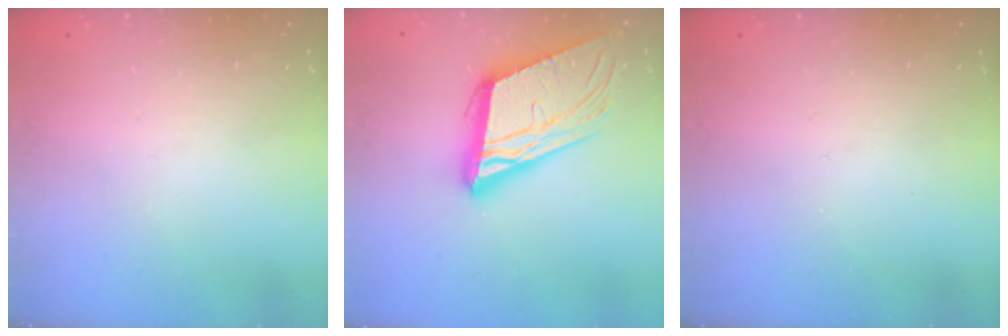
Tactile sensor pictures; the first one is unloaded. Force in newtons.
{"total": 18.1, "press": 17.7, "slide": 3.6}
{"total": 0.0}